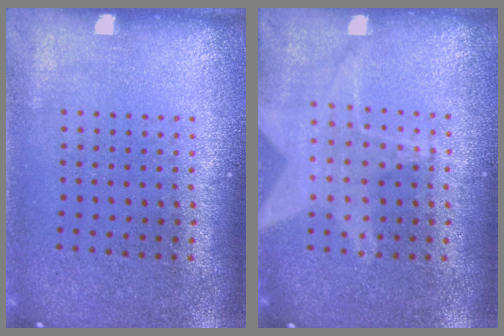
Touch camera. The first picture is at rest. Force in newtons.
{"total": 1.3, "press": 1.3, "slide": 0.2}